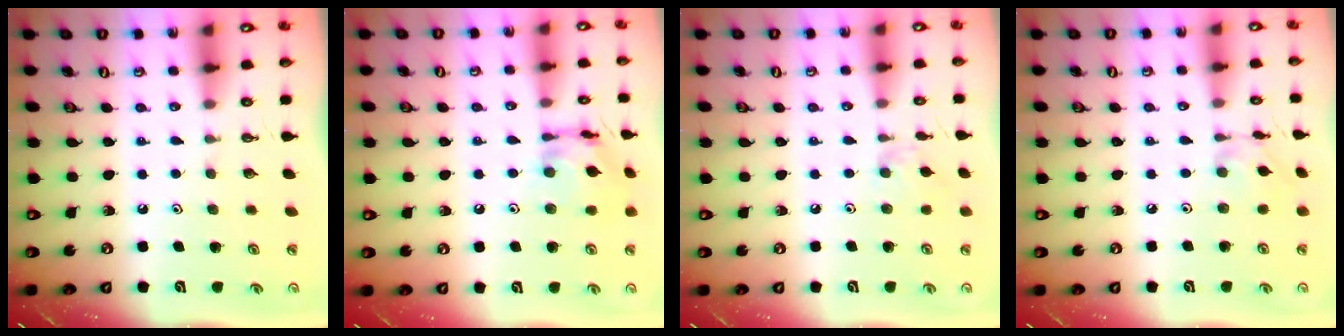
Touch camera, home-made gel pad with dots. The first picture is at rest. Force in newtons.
{"total": 13.5, "press": 13.4, "slide": 1.1}
{"total": 5.9, "press": 5.8, "slide": 0.8}
{"total": 3.9, "press": 3.8, "slide": 0.5}